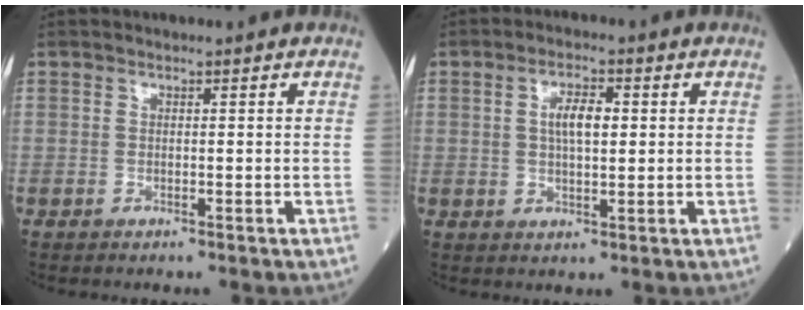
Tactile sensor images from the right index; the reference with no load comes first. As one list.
[{"total": 4.7, "force": [0.9, 1.5, 4.3], "torque": [-0.082, 0.008, 0.019]}]